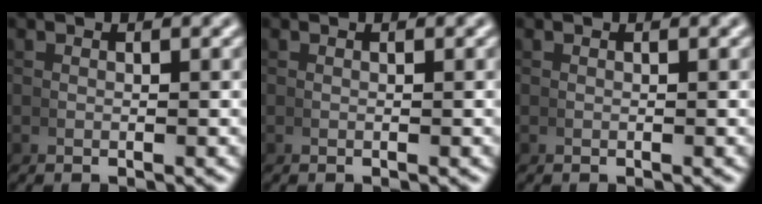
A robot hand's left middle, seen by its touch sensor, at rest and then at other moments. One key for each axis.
{"total": 0.0}
{"total": 0.0}